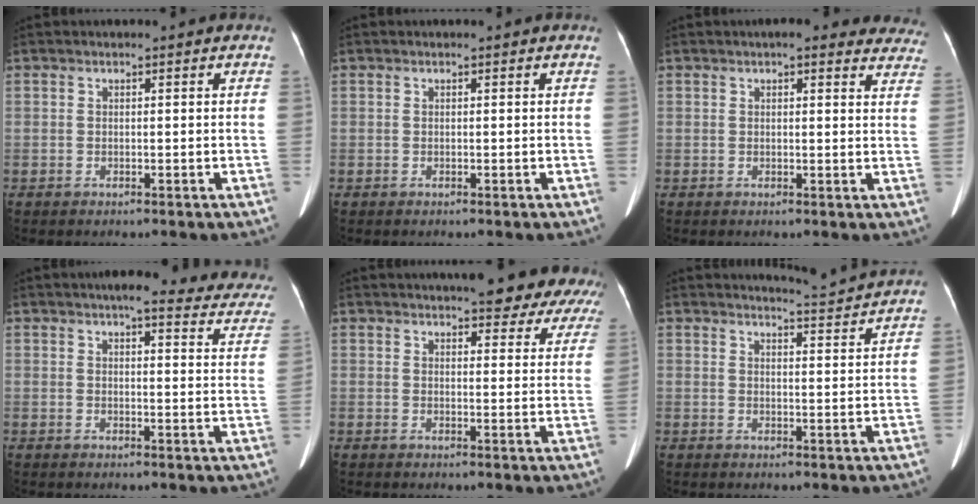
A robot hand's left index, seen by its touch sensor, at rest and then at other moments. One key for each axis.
{"total": 0.0}
{"total": 13.9, "fx": 12.5, "fy": 3.4, "fz": 5.1, "tx": -0.020, "ty": -0.001, "tz": 0.117}
{"total": 18.7, "fx": 16.9, "fy": 3.4, "fz": 7.3, "tx": -0.064, "ty": -0.035, "tz": 0.169}
{"total": 14.4, "fx": 13.0, "fy": 2.7, "fz": 5.4, "tx": -0.048, "ty": -0.005, "tz": 0.135}
{"total": 4.9, "fx": 4.7, "fy": -1.3, "fz": -0.4, "tx": -0.013, "ty": -0.021, "tz": 0.063}